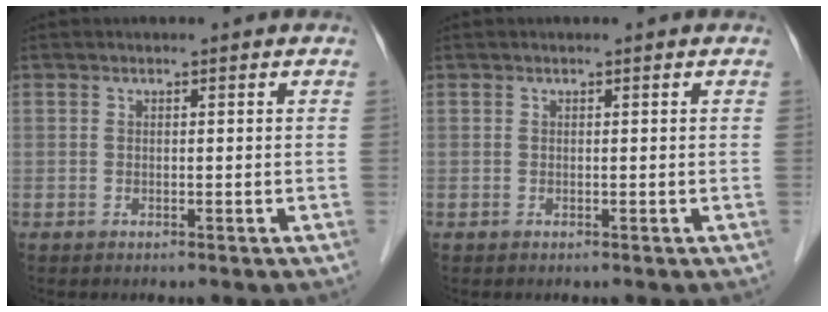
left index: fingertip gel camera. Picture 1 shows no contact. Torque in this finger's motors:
{"motor_torque": [-0.09, -0.07, 0.03, 0.00]}